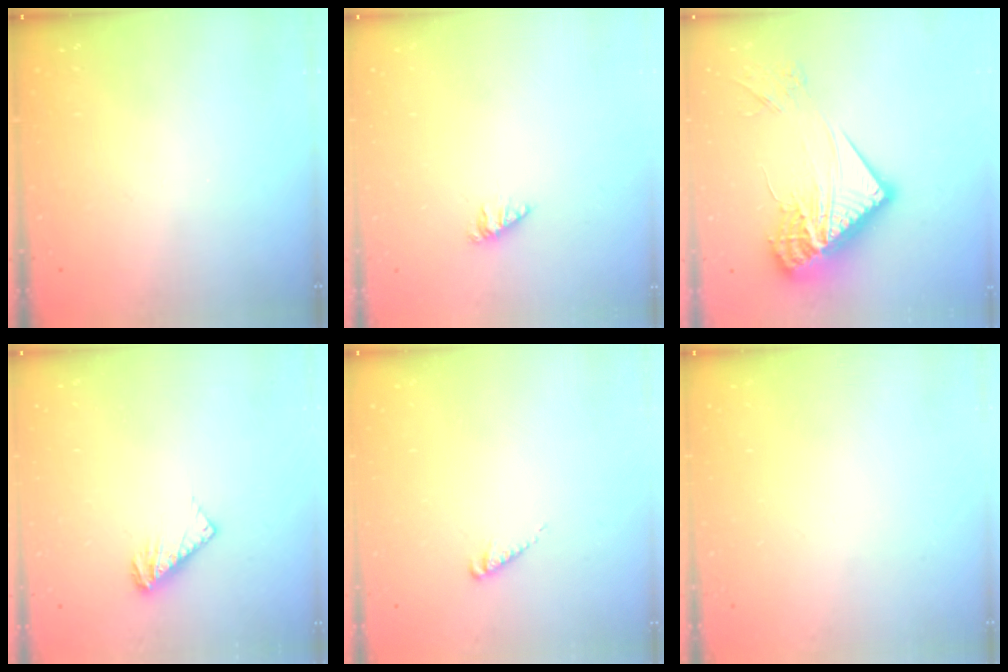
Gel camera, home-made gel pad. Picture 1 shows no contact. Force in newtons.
{"total": 1.3, "press": 1.3, "slide": 0.2}
{"total": 20.7, "press": 20.5, "slide": 2.3}
{"total": 6.5, "press": 6.5, "slide": 0.5}
{"total": 2.4, "press": 2.4, "slide": 0.3}
{"total": 0.0}